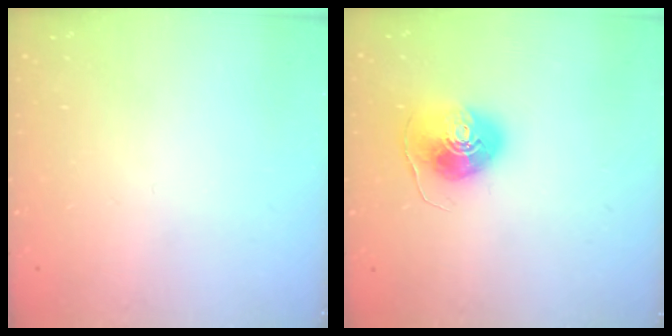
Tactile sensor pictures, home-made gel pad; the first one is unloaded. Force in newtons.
{"total": 8.5, "press": 8.4, "slide": 1.2}